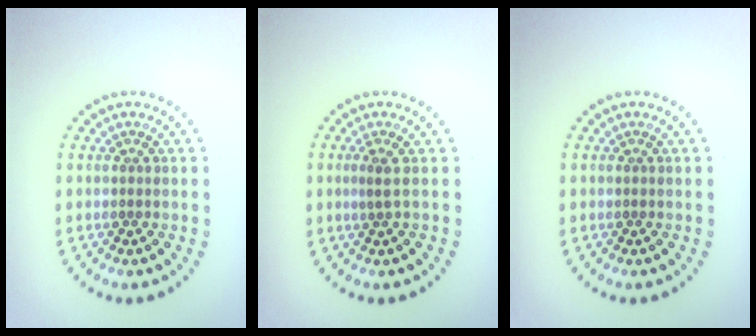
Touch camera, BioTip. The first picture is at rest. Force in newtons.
{"total": 1.2, "press": 0.8, "slide": 0.9}
{"total": 0.0}